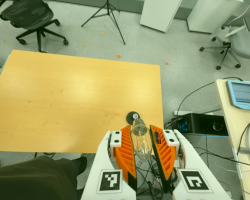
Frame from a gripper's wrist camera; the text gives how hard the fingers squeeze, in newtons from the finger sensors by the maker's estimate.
{"total": 12.4, "left": 13.1, "right": 11.7}